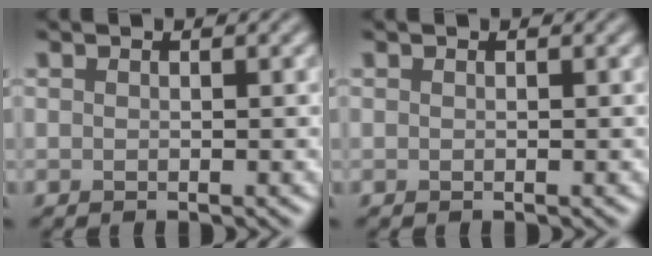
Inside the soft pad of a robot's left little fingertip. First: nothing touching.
{"total": 0.0}